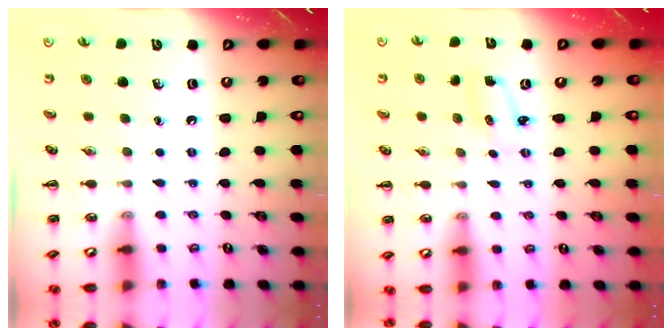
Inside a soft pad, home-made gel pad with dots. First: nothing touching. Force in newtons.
{"total": 2.5, "press": 2.5, "slide": 0.4}